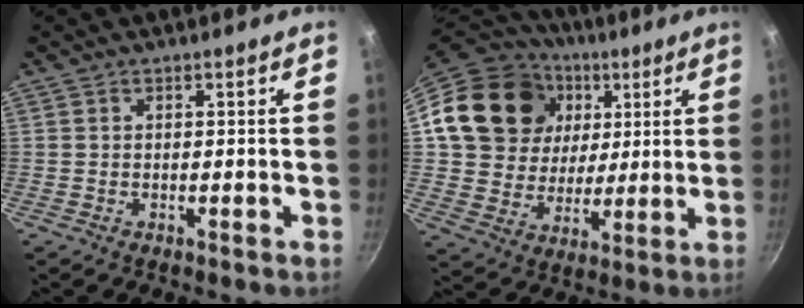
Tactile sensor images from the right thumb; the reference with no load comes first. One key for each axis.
{"total": 22.5, "fx": 6.8, "fy": 18.2, "fz": 11.3, "tx": -0.189, "ty": 0.009, "tz": 0.123}